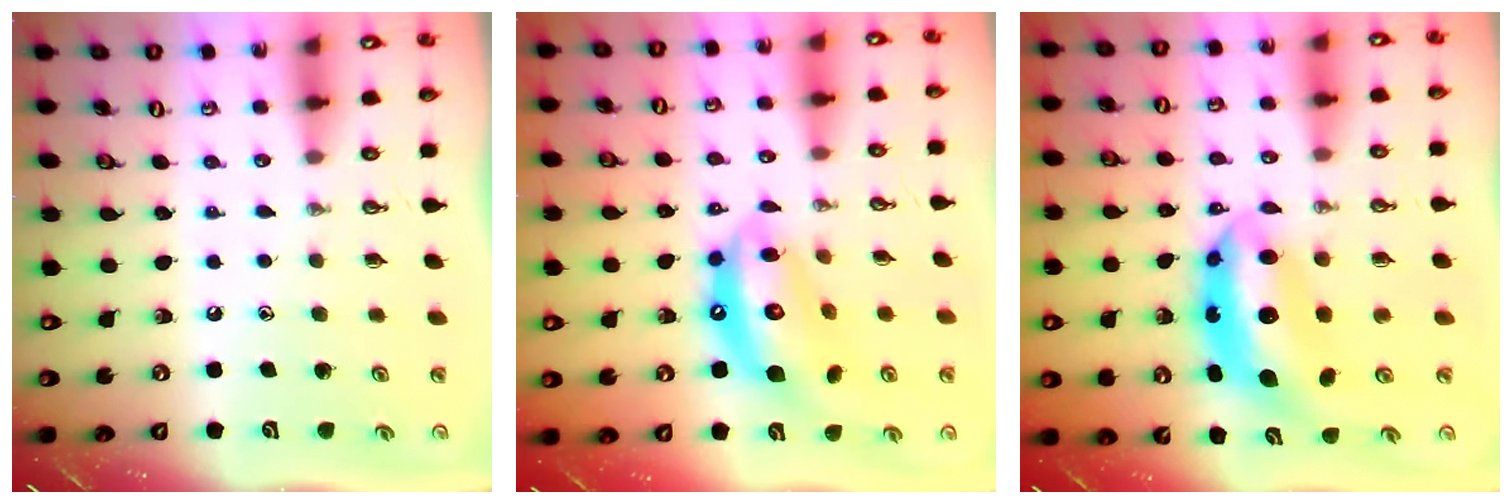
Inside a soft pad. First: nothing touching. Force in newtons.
{"total": 14.7, "press": 14.6, "slide": 1.8}
{"total": 8.7, "press": 8.7, "slide": 0.7}